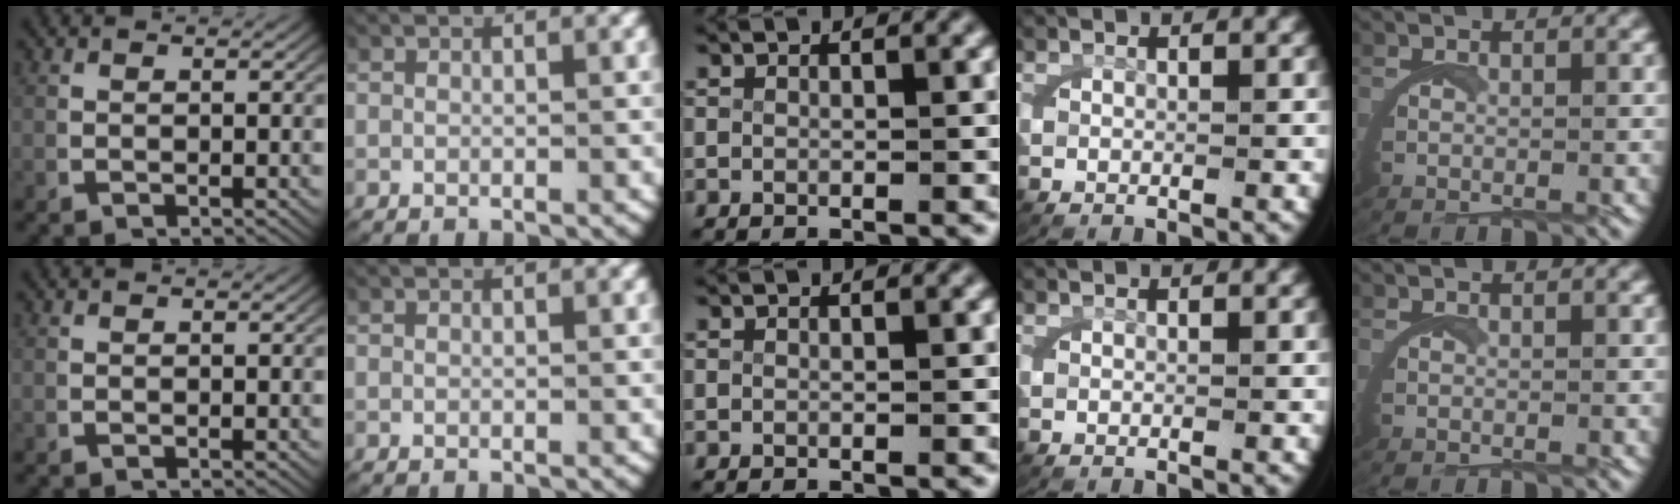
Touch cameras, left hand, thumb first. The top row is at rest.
{}